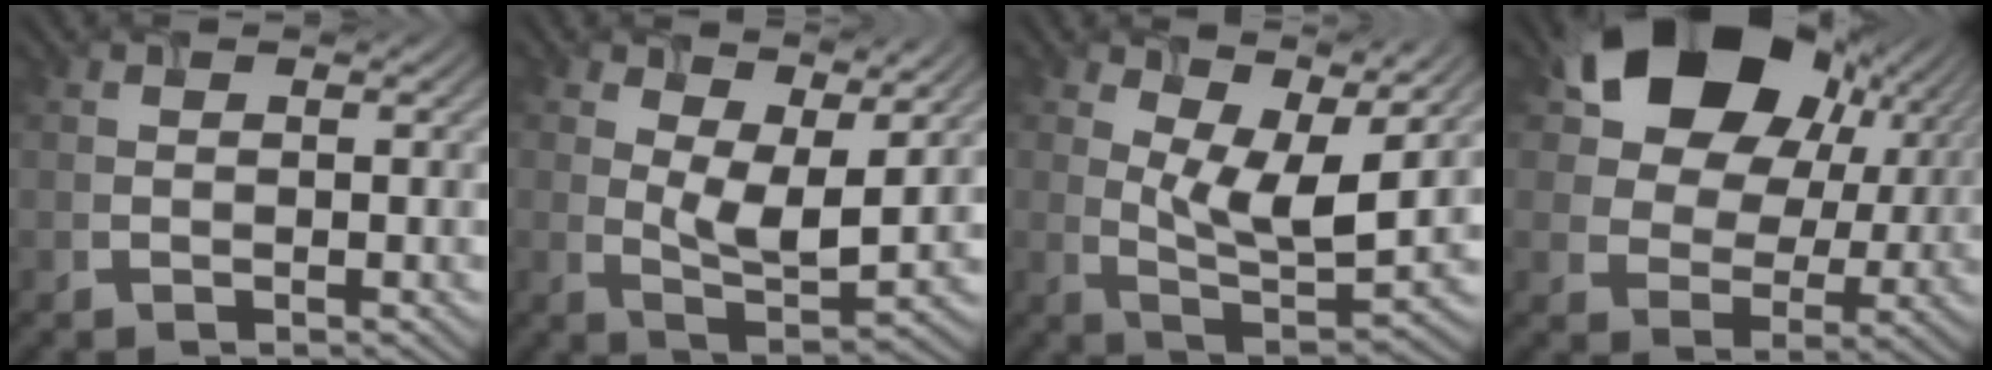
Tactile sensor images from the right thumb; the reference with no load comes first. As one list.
[{"total": 6.9, "force": [3.4, 3.2, 5.0], "torque": [-0.097, -0.013, 0.059]}, {"total": 8.8, "force": [4.5, 3.5, 6.7], "torque": [-0.136, -0.013, 0.078]}, {"total": 16.3, "force": [7.4, 11.2, 9.3], "torque": [-0.158, 0.008, 0.129]}]